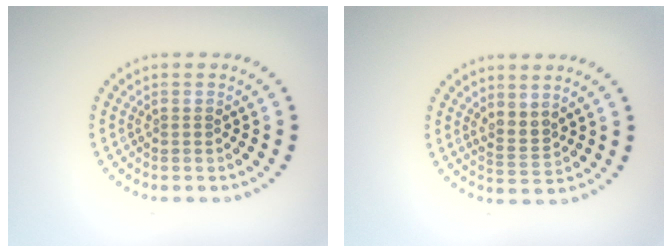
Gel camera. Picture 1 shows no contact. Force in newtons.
{"total": 2.0, "press": 1.4, "slide": 1.4}